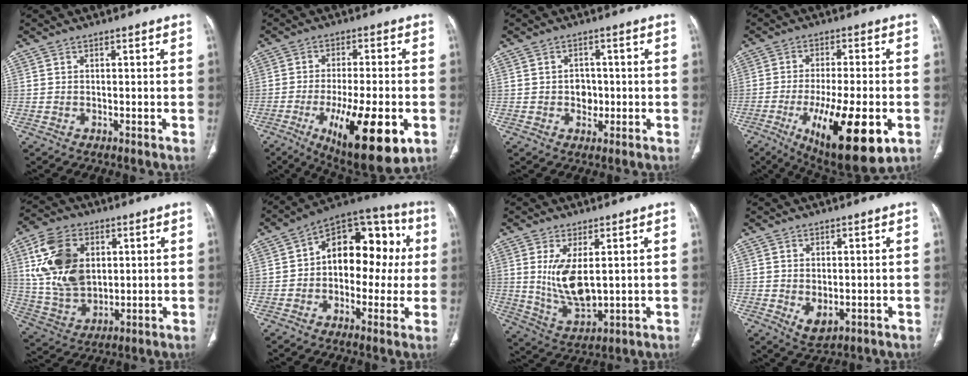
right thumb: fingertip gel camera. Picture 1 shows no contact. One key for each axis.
{"total": 18.8, "fx": -6.6, "fy": 5.9, "fz": 16.6, "tx": -0.244, "ty": -0.006, "tz": -0.088}
{"total": 3.5, "fx": -0.3, "fy": 2.9, "fz": 2.0, "tx": -0.011, "ty": 0.006, "tz": -0.005}
{"total": 20.0, "fx": -6.9, "fy": 6.5, "fz": 17.7, "tx": -0.270, "ty": -0.010, "tz": -0.092}
{"total": 16.1, "fx": 4.2, "fy": 10.8, "fz": 11.1, "tx": -0.194, "ty": -0.010, "tz": 0.089}
{"total": 17.7, "fx": 1.8, "fy": 11.3, "fz": 13.6, "tx": -0.135, "ty": 0.048, "tz": 0.014}
{"total": 9.6, "fx": 1.9, "fy": 4.1, "fz": 8.4, "tx": -0.159, "ty": -0.029, "tz": 0.054}
{"total": 4.0, "fx": -0.5, "fy": 2.3, "fz": 3.2, "tx": -0.049, "ty": -0.008, "tz": 0.008}